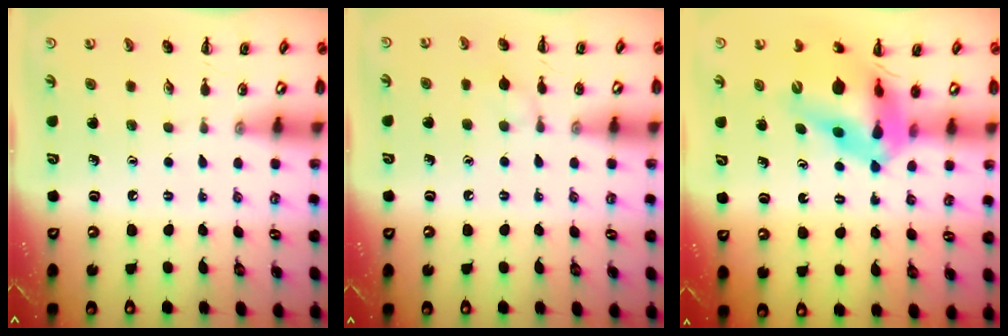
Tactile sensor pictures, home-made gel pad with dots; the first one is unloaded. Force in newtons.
{"total": 5.5, "press": 5.1, "slide": 2.0}
{"total": 14.4, "press": 13.8, "slide": 4.3}